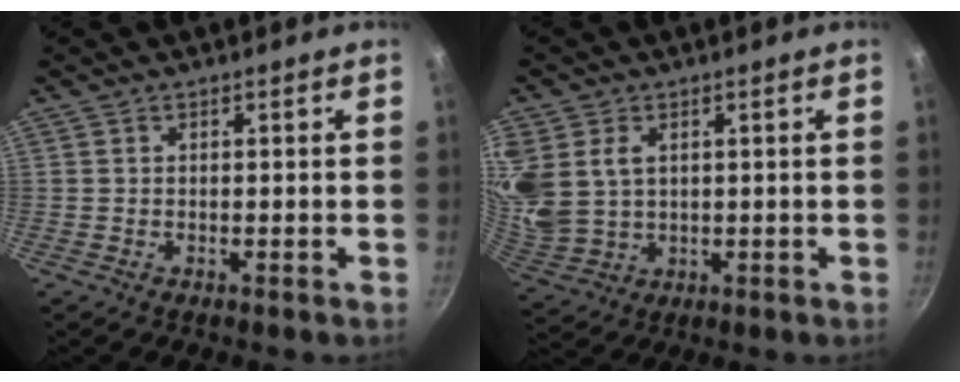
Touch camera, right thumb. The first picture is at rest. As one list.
[{"total": 11.7, "force": [3.4, 8.7, 7.0], "torque": [-0.153, -0.008, 0.080]}]